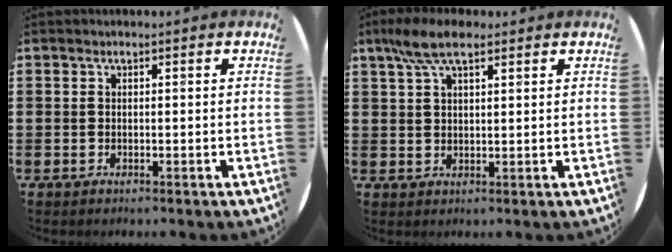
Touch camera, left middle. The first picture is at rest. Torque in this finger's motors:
{"motor_torque": [1.13, -1.01, 0.20, 0.15]}